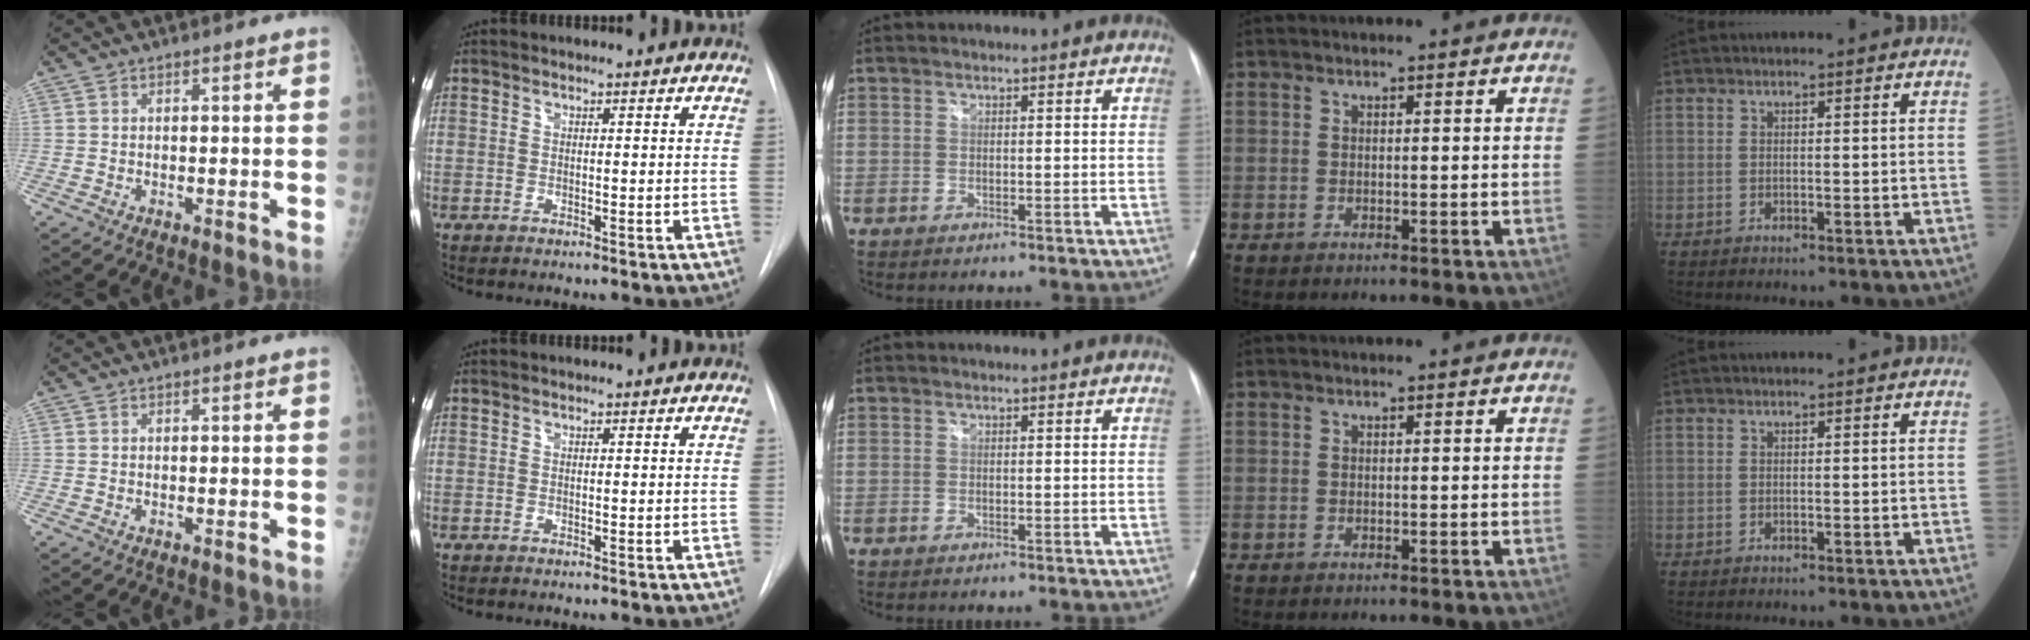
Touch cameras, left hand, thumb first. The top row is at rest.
{}